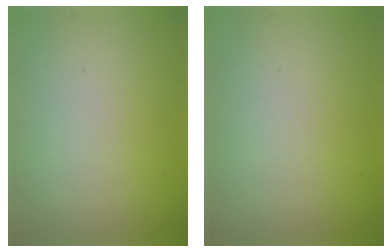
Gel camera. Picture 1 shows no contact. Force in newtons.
{"total": 0.0}